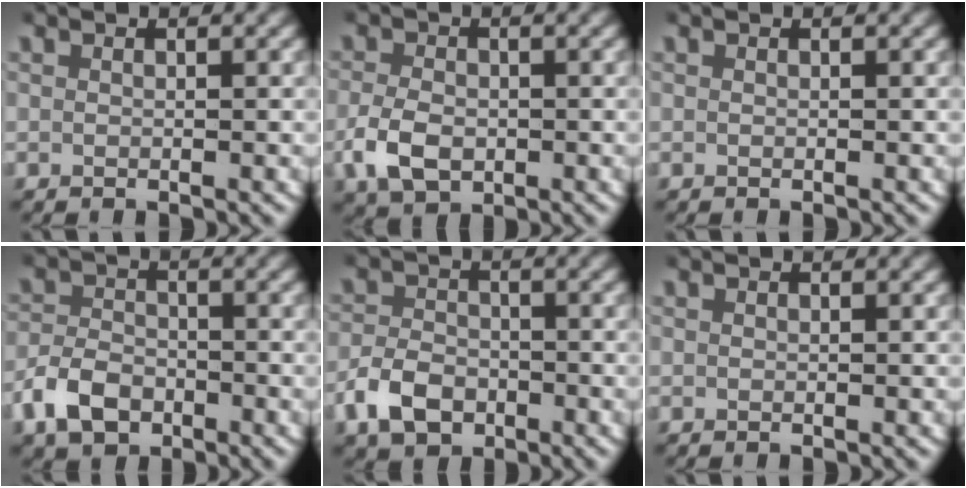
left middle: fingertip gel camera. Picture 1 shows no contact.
{"total": 4.4, "force": [-1.3, 3.1, 2.8], "torque": [-0.065, -0.012, -0.017]}
{"total": 0.0}
{"total": 4.4, "force": [-2.4, 3.0, 2.0], "torque": [-0.041, -0.003, -0.046]}
{"total": 4.3, "force": [-2.2, 3.1, 2.1], "torque": [-0.040, -0.004, -0.043]}
{"total": 0.0}